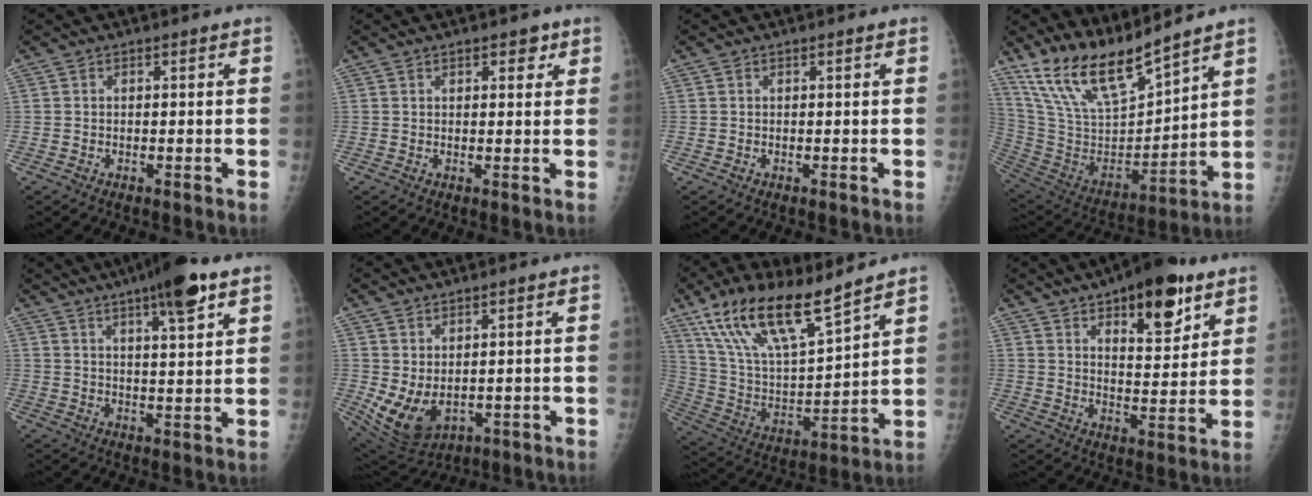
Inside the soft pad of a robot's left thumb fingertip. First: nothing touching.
{"total": 2.9, "force": [1.7, 1.5, 1.7], "torque": [-0.006, -0.006, 0.023]}
{"total": 0.0}
{"total": 17.3, "force": [14.5, 3.7, 8.7], "torque": [-0.139, -0.081, 0.293]}
{"total": 11.3, "force": [6.9, 2.1, 8.8], "torque": [-0.126, -0.024, 0.102]}
{"total": 8.4, "force": [0.2, 5.2, 6.6], "torque": [-0.115, -0.012, 0.030]}
{"total": 19.7, "force": [13.9, 5.2, 13.0], "torque": [-0.222, -0.055, 0.268]}
{"total": 15.9, "force": [9.2, 6.4, 11.3], "torque": [-0.123, -0.046, 0.137]}